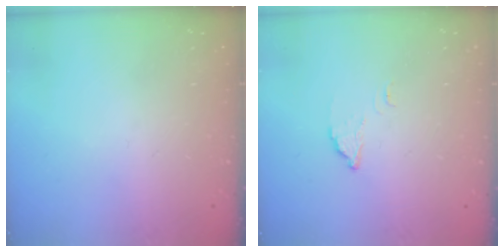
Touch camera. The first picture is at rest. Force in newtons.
{"total": 2.5, "press": 2.5, "slide": 0.1}